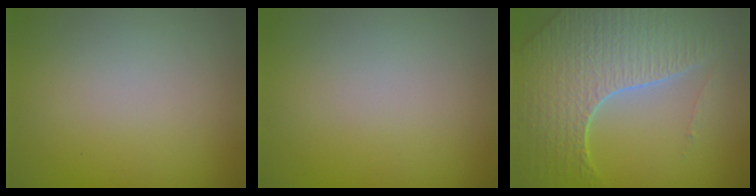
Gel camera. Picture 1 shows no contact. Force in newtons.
{"total": 0.0}
{"total": 7.4, "press": 5.3, "slide": 5.3}